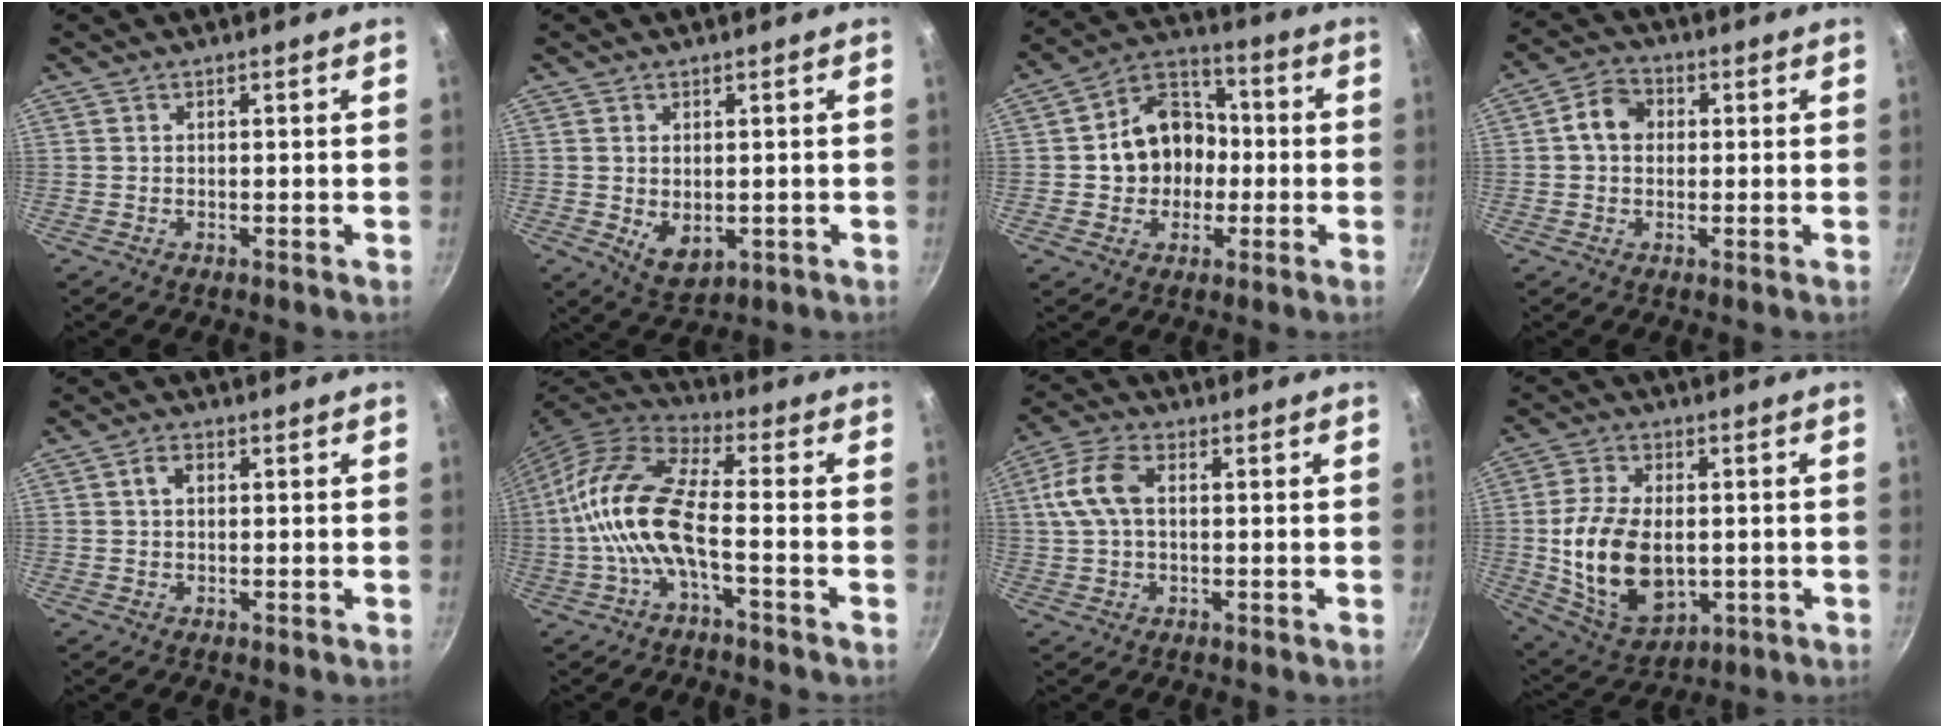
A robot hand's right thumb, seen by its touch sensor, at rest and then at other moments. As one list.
[{"total": 5.3, "force": [-0.2, 3.6, 4.0], "torque": [-0.058, -0.016, 0.007]}, {"total": 12.7, "force": [-0.7, 10.6, 6.9], "torque": [-0.068, 0.032, -0.022]}, {"total": 6.1, "force": [0.7, 4.9, 3.5], "torque": [-0.040, 0.015, 0.000]}, {"total": 2.6, "force": [0.6, 1.7, 1.8], "torque": [-0.025, 0.005, 0.007]}, {"total": 14.0, "force": [-3.1, 5.2, 12.6], "torque": [-0.261, 0.037, -0.076]}, {"total": 8.7, "force": [1.2, 5.2, 6.9], "torque": [-0.143, 0.020, 0.017]}, {"total": 16.4, "force": [-0.9, 10.3, 12.7], "torque": [-0.223, -0.003, 0.000]}]